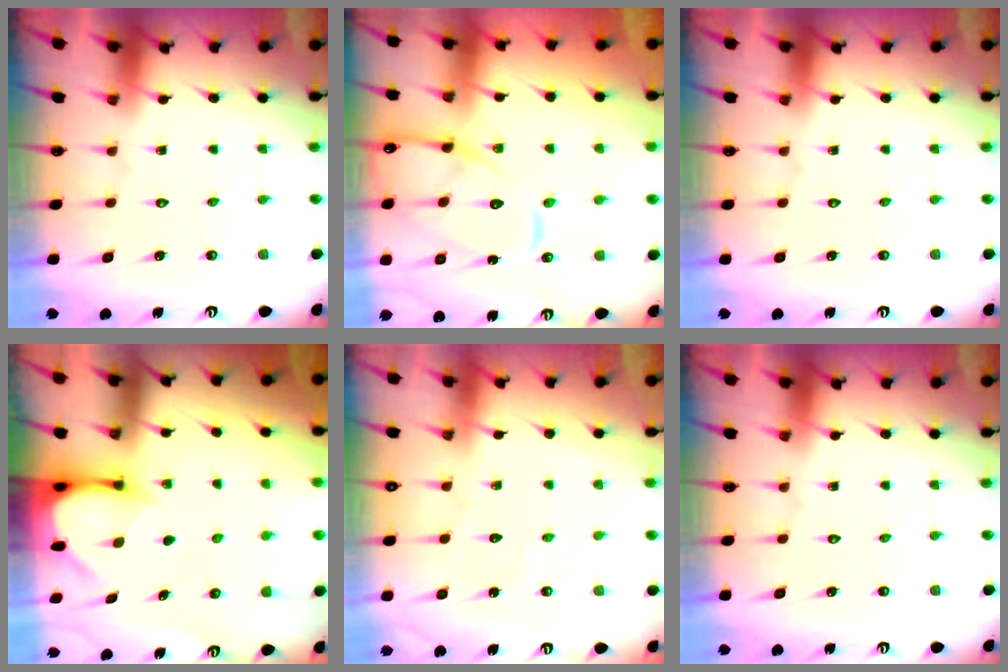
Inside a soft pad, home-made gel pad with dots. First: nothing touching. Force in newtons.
{"total": 14.1, "press": 14.1, "slide": 1.1}
{"total": 0.0}
{"total": 3.2, "press": 3.2, "slide": 0.3}
{"total": 2.0, "press": 2.0, "slide": 0.1}
{"total": 0.0}